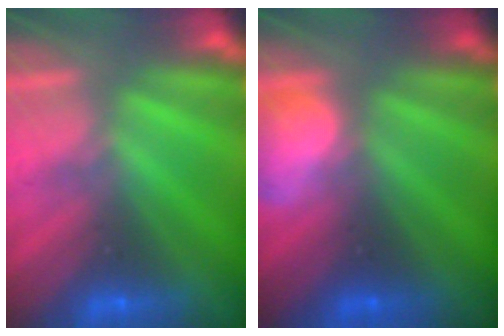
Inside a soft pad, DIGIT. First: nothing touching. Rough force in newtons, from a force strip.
{"total": 2.8}